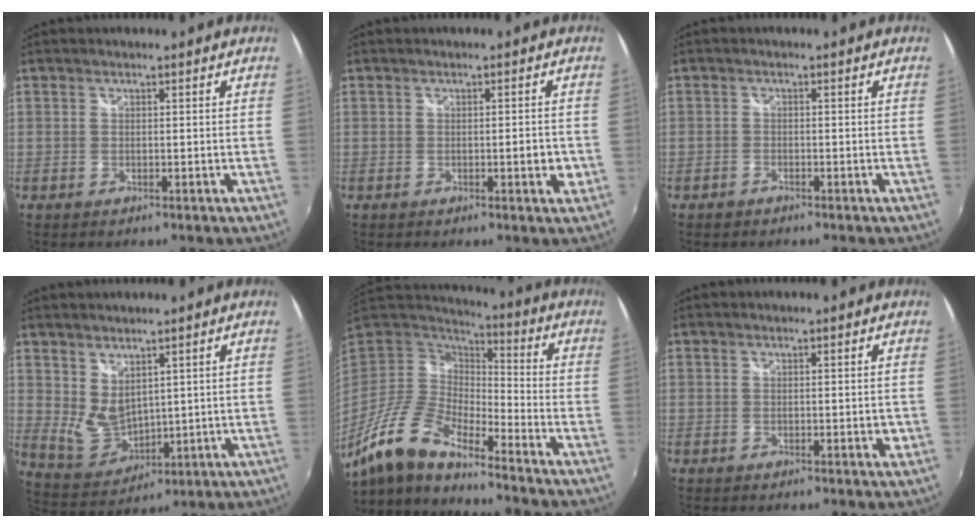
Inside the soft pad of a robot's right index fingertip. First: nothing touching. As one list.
[{"total": 2.6, "force": [-0.6, 0.9, 2.4], "torque": [-0.032, 0.002, -0.004]}, {"total": 1.5, "force": [-1.2, 0.9, 0.1], "torque": [-0.007, -0.002, -0.021]}, {"total": 7.0, "force": [3.1, 4.7, 4.2], "torque": [-0.076, -0.007, 0.078]}, {"total": 15.0, "force": [-11.0, 4.4, 9.2], "torque": [-0.184, -0.020, -0.217]}, {"total": 1.1, "force": [-0.2, 0.6, 0.9], "torque": [-0.010, 0.004, 0.000]}]